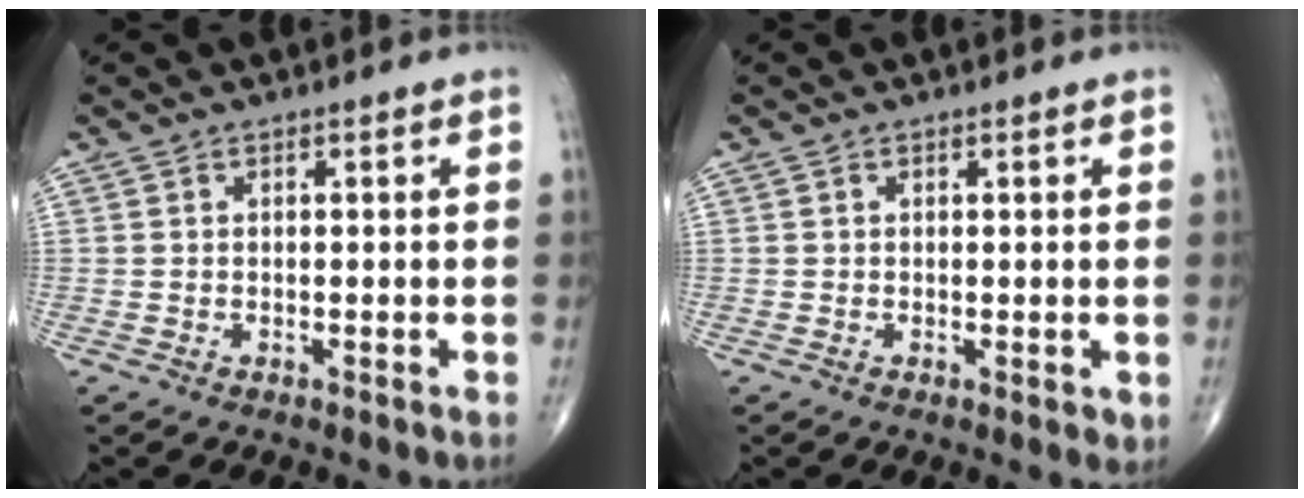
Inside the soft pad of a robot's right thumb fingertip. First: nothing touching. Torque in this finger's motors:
{"motor_torque": [-0.31, 0.16, -0.11, -0.08, -0.03]}